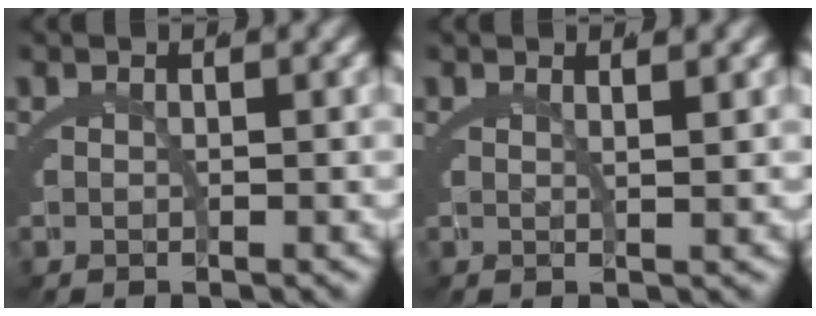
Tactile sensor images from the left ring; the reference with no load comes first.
{"total": 1.6, "force": [1.2, -0.8, 0.7], "torque": [-0.007, -0.003, 0.022]}